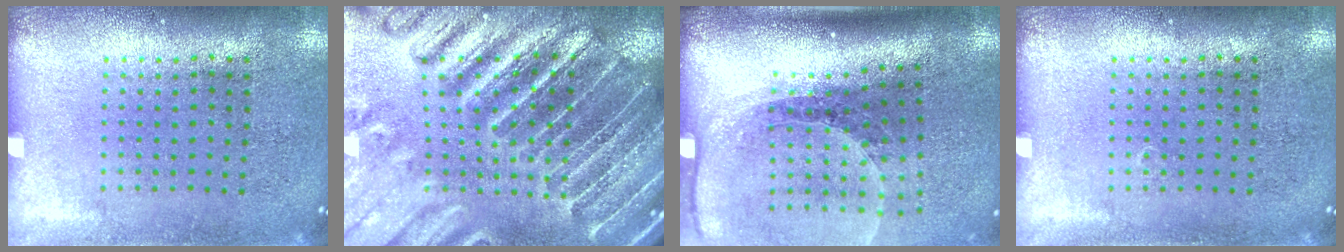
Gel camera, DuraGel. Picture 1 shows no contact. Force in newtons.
{"total": 3.6, "press": 3.5, "slide": 0.9}
{"total": 1.9, "press": 1.6, "slide": 1.0}
{"total": 0.0}